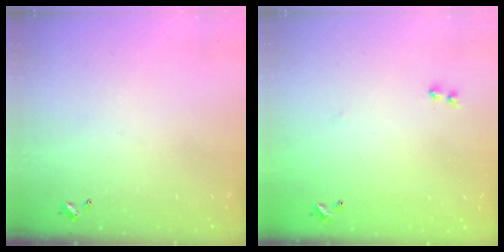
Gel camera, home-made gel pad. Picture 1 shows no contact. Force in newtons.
{"total": 7.7, "press": 7.6, "slide": 0.7}